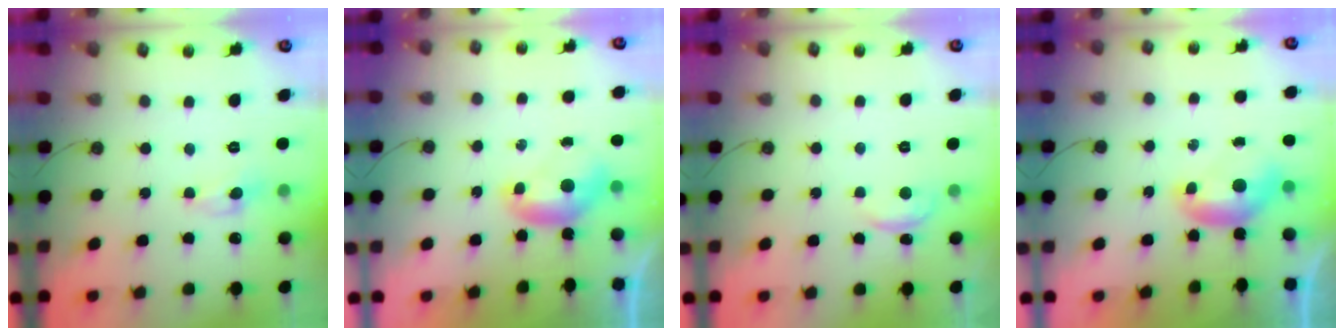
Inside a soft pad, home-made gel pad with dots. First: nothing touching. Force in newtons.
{"total": 0.0}
{"total": 0.6, "press": 0.2, "slide": 0.6}
{"total": 0.0}